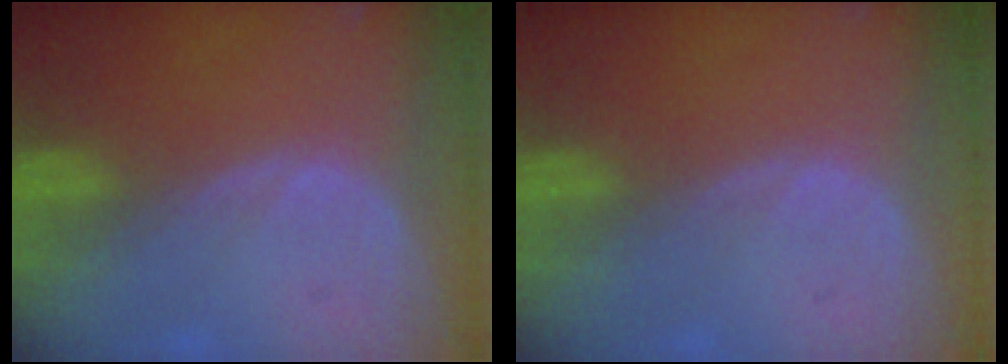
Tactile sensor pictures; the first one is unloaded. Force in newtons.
{"total": 0.0}